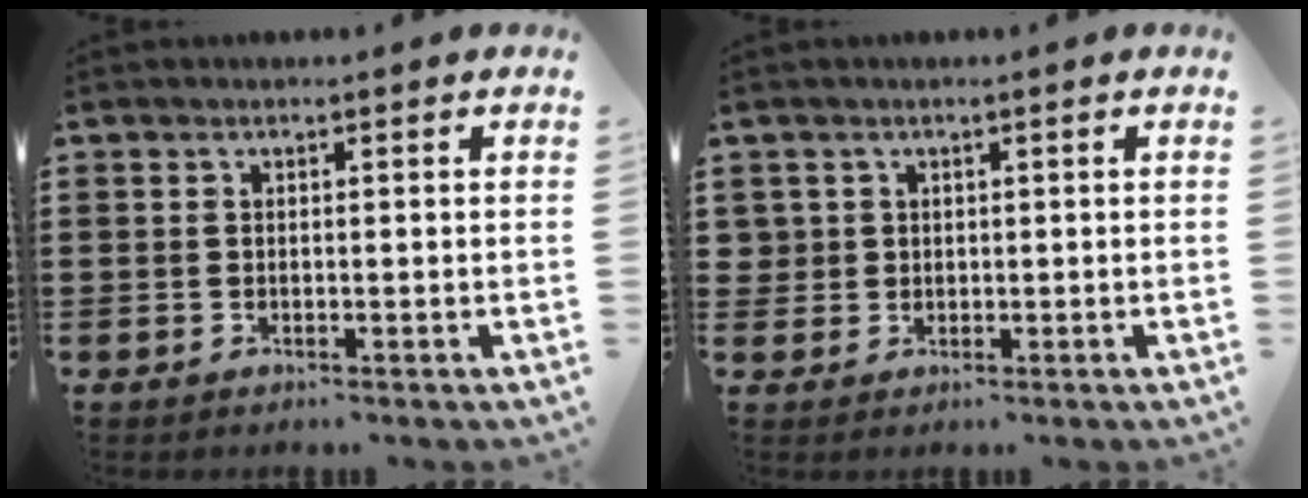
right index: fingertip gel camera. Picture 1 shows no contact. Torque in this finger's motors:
{"motor_torque": [0.12, 0.02, 0.00, 0.00]}